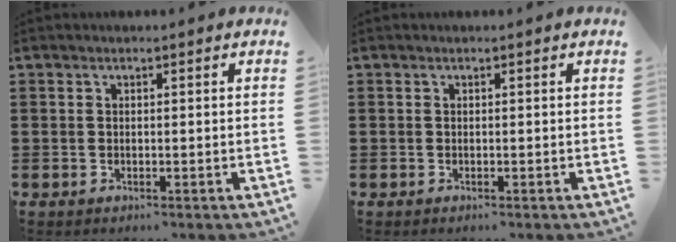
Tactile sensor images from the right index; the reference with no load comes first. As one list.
[{"total": 0.0}]